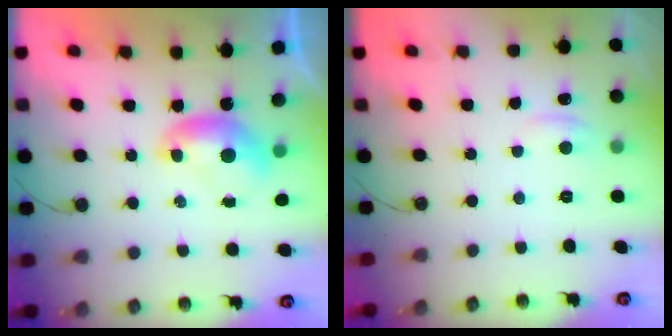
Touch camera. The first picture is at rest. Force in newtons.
{"total": 1.9, "press": 1.8, "slide": 0.6}